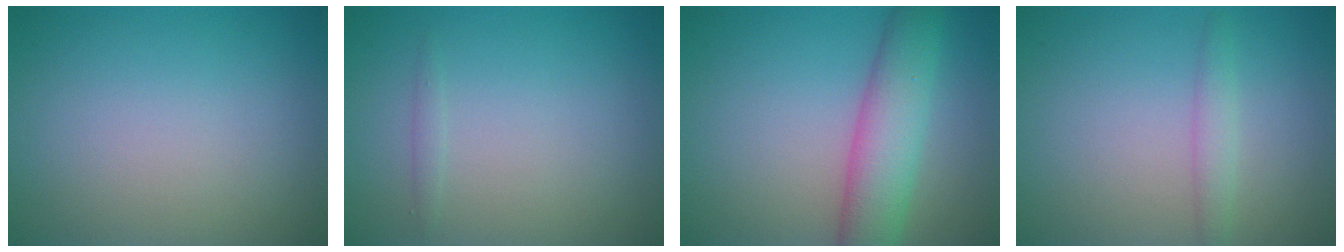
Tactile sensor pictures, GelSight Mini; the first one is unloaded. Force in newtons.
{"total": 0.5, "press": 0.5, "slide": 0.0}
{"total": 5.9, "press": 5.9, "slide": 0.2}
{"total": 1.5, "press": 1.5, "slide": 0.0}